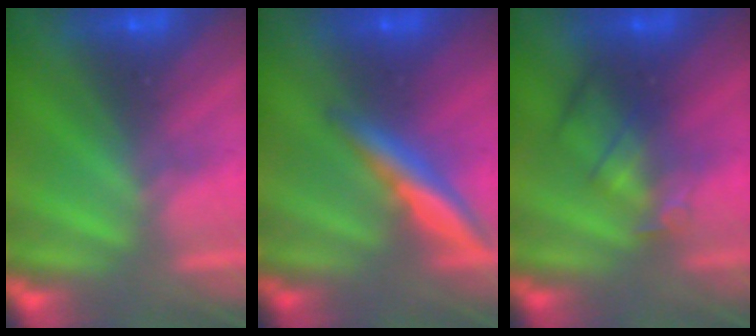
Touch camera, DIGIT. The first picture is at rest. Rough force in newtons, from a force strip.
{"total": 2.6}
{"total": 2.4}